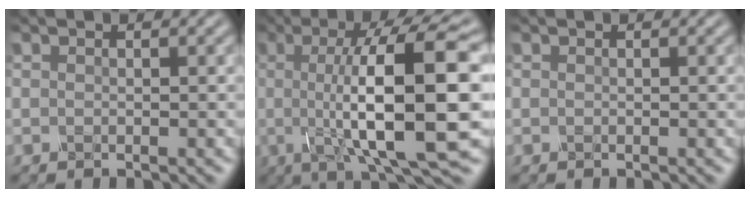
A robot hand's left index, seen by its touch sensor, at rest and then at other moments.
{"total": 13.9, "force": [0.0, 3.3, 13.5], "torque": [-0.178, 0.007, 0.000]}
{"total": 0.0}